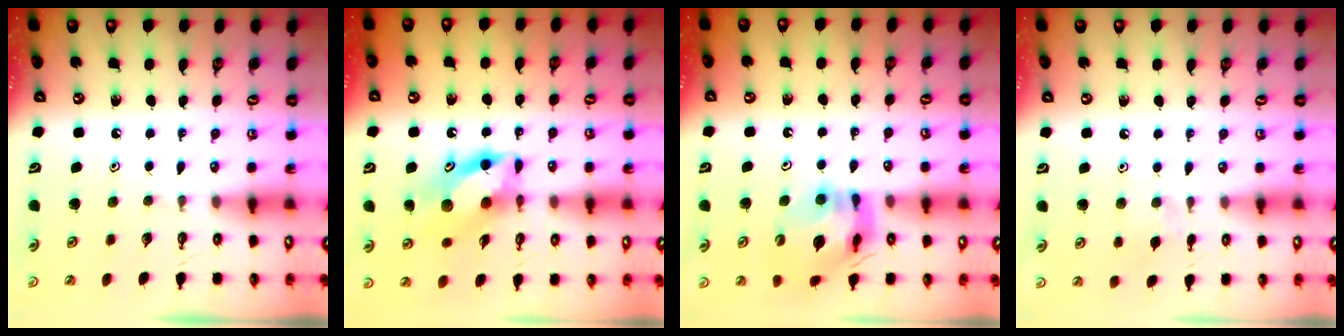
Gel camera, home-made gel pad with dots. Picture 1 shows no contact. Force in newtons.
{"total": 13.1, "press": 13.0, "slide": 1.2}
{"total": 12.3, "press": 12.2, "slide": 1.5}
{"total": 5.8, "press": 5.7, "slide": 0.9}